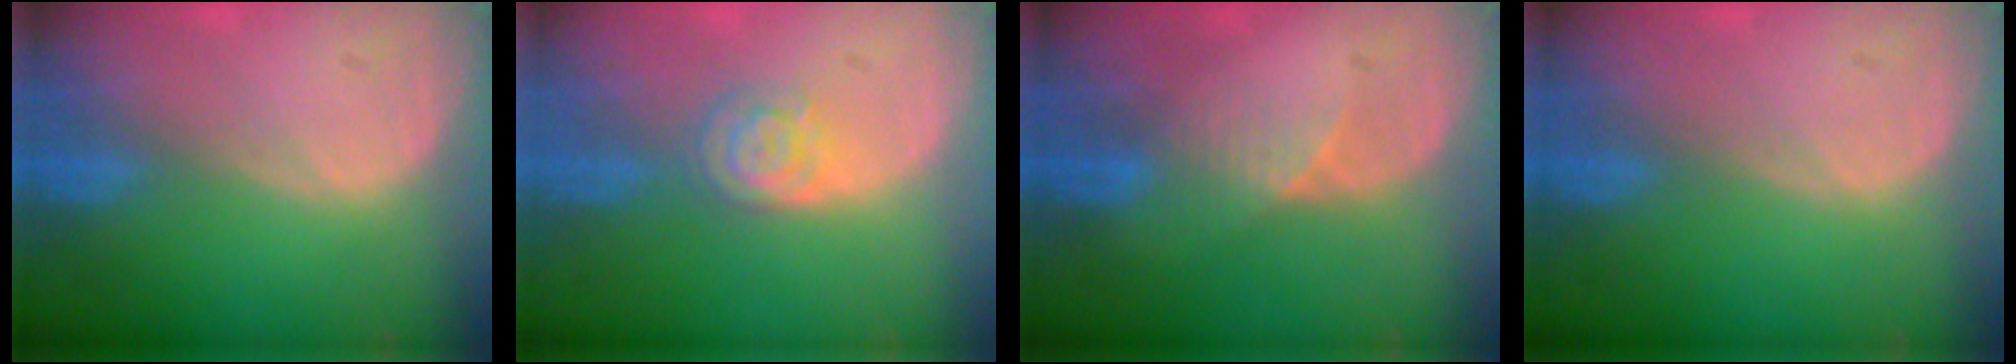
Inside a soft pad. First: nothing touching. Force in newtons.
{"total": 4.4, "press": 3.9, "slide": 2.0}
{"total": 3.2, "press": 2.8, "slide": 1.4}
{"total": 0.0}